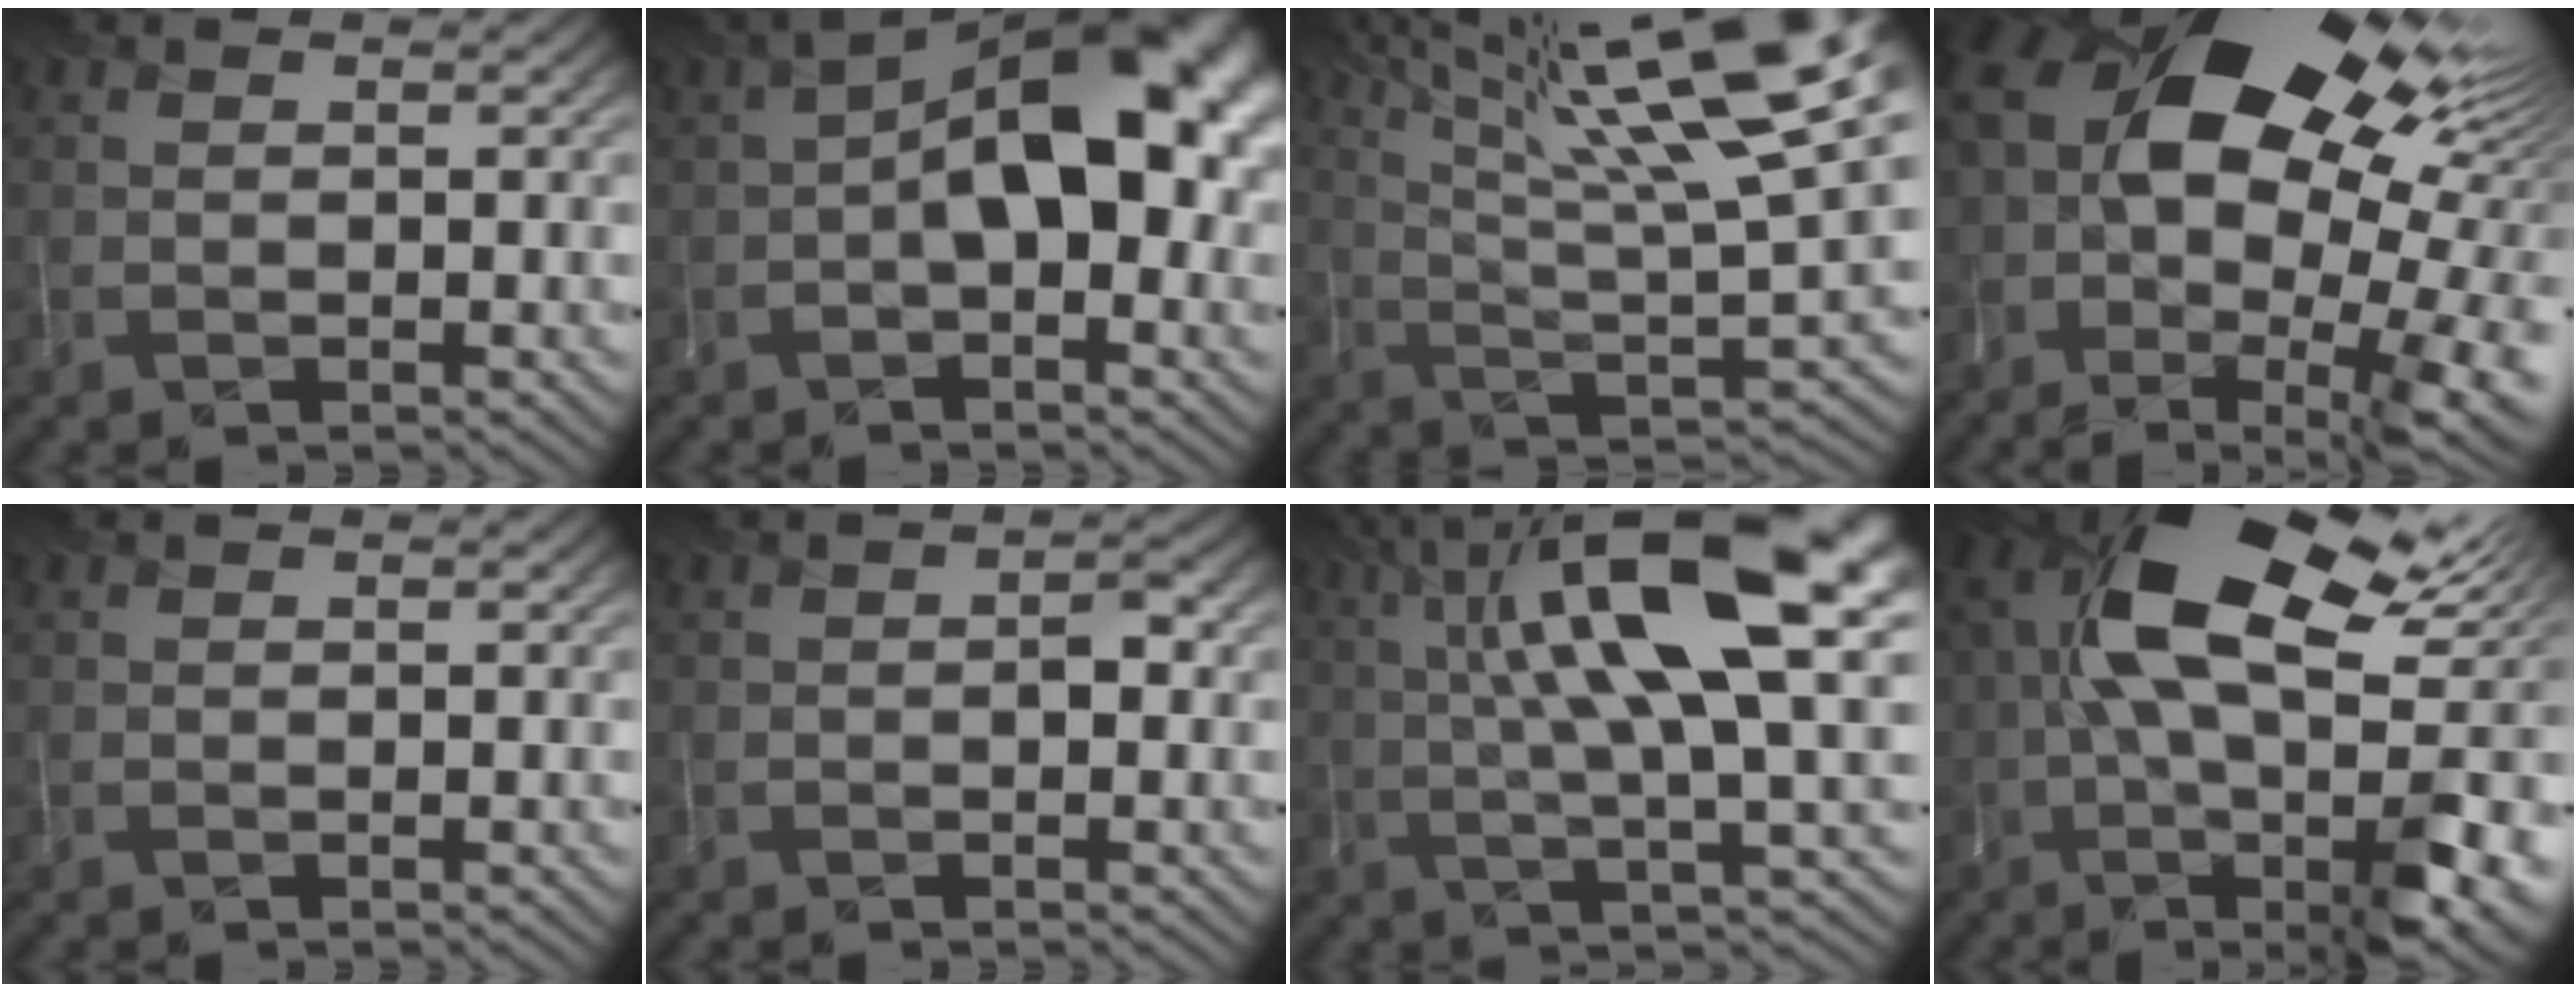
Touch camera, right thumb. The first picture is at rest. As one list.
[{"total": 14.2, "force": [-0.2, 7.1, 12.3], "torque": [-0.165, 0.018, -0.008]}, {"total": 19.1, "force": [10.0, 5.2, 15.4], "torque": [-0.256, 0.013, 0.170]}, {"total": 20.3, "force": [2.1, 11.7, 16.4], "torque": [-0.257, 0.003, 0.068]}, {"total": 0.0}, {"total": 1.2, "force": [-0.5, 0.4, 1.0], "torque": [-0.010, 0.002, -0.006]}, {"total": 16.0, "force": [5.0, 4.7, 14.4], "torque": [-0.251, 0.012, 0.092]}, {"total": 19.4, "force": [2.1, 8.1, 17.4], "torque": [-0.286, 0.013, 0.048]}]